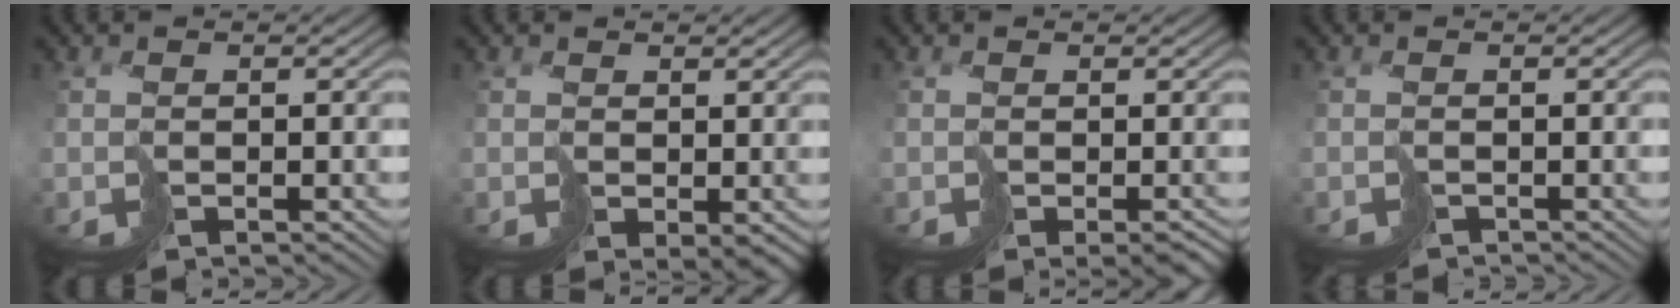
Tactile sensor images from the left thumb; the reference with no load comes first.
{"total": 3.3, "force": [-0.7, 1.9, 2.6], "torque": [-0.052, -0.011, -0.008]}
{"total": 3.4, "force": [-1.9, 1.2, 2.5], "torque": [-0.034, -0.014, -0.023]}
{"total": 1.3, "force": [-1.3, 0.0, -0.1], "torque": [0.003, -0.005, -0.028]}